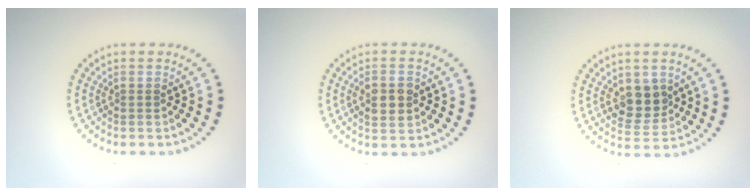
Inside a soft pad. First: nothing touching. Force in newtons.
{"total": 2.9, "press": 2.9, "slide": 0.1}
{"total": 3.6, "press": 3.4, "slide": 1.1}